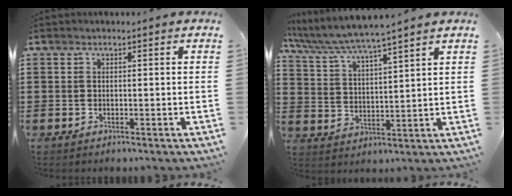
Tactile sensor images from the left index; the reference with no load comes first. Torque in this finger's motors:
{"motor_torque": [1.09, -1.05, 0.33, 0.21]}